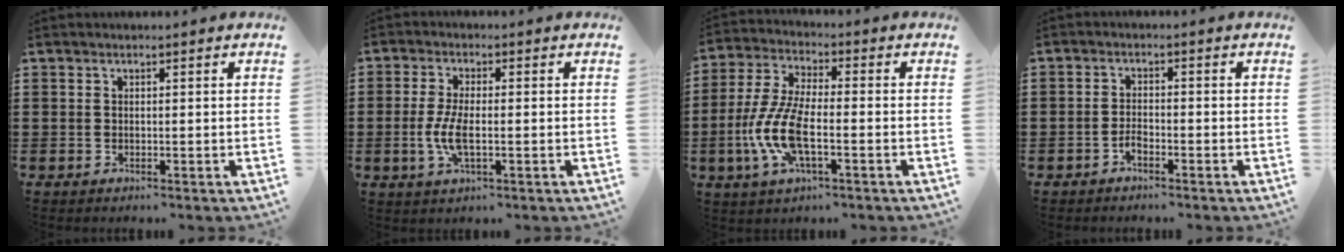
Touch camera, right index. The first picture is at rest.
{"total": 5.4, "force": [-1.0, 1.9, 4.9], "torque": [-0.119, -0.008, -0.027]}
{"total": 9.7, "force": [-2.9, 3.7, 8.4], "torque": [-0.202, -0.014, -0.059]}
{"total": 1.6, "force": [-1.3, 0.6, 0.6], "torque": [-0.015, 0.001, -0.026]}